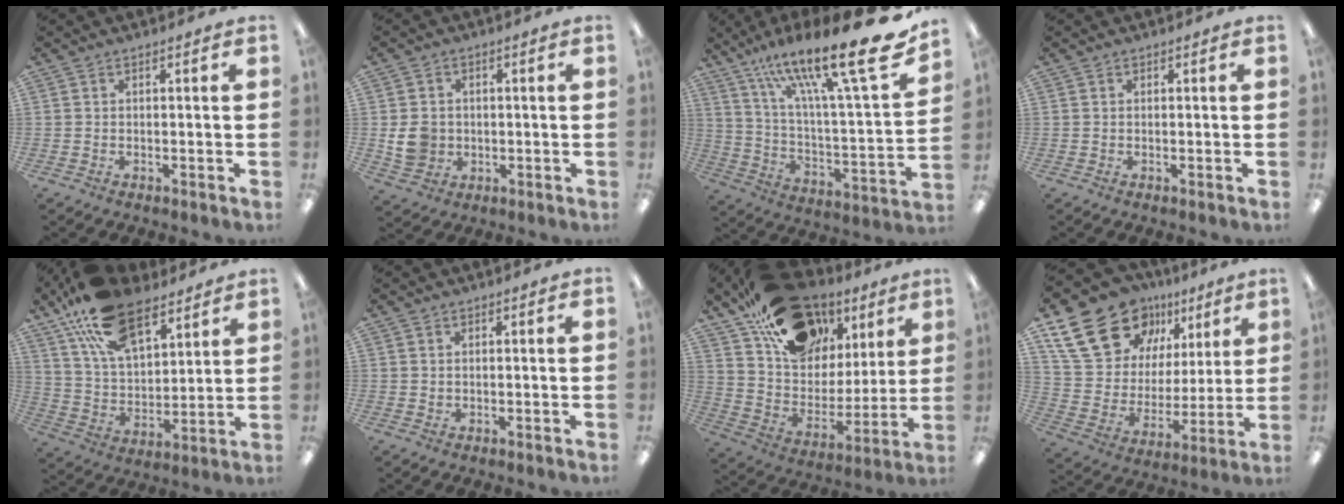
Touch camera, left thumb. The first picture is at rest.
{"total": 6.6, "force": [-0.4, 6.0, 2.8], "torque": [-0.052, 0.007, -0.004]}
{"total": 25.6, "force": [17.4, 4.5, 18.2], "torque": [-0.287, -0.109, 0.279]}
{"total": 0.0}
{"total": 19.7, "force": [12.8, 10.1, 11.1], "torque": [-0.211, -0.049, 0.232]}
{"total": 0.7, "force": [0.4, 0.6, 0.0], "torque": [0.000, 0.003, 0.008]}
{"total": 22.0, "force": [12.9, 13.9, 11.1], "torque": [-0.186, -0.061, 0.239]}
{"total": 22.6, "force": [13.5, 14.8, 10.4], "torque": [-0.176, -0.063, 0.256]}